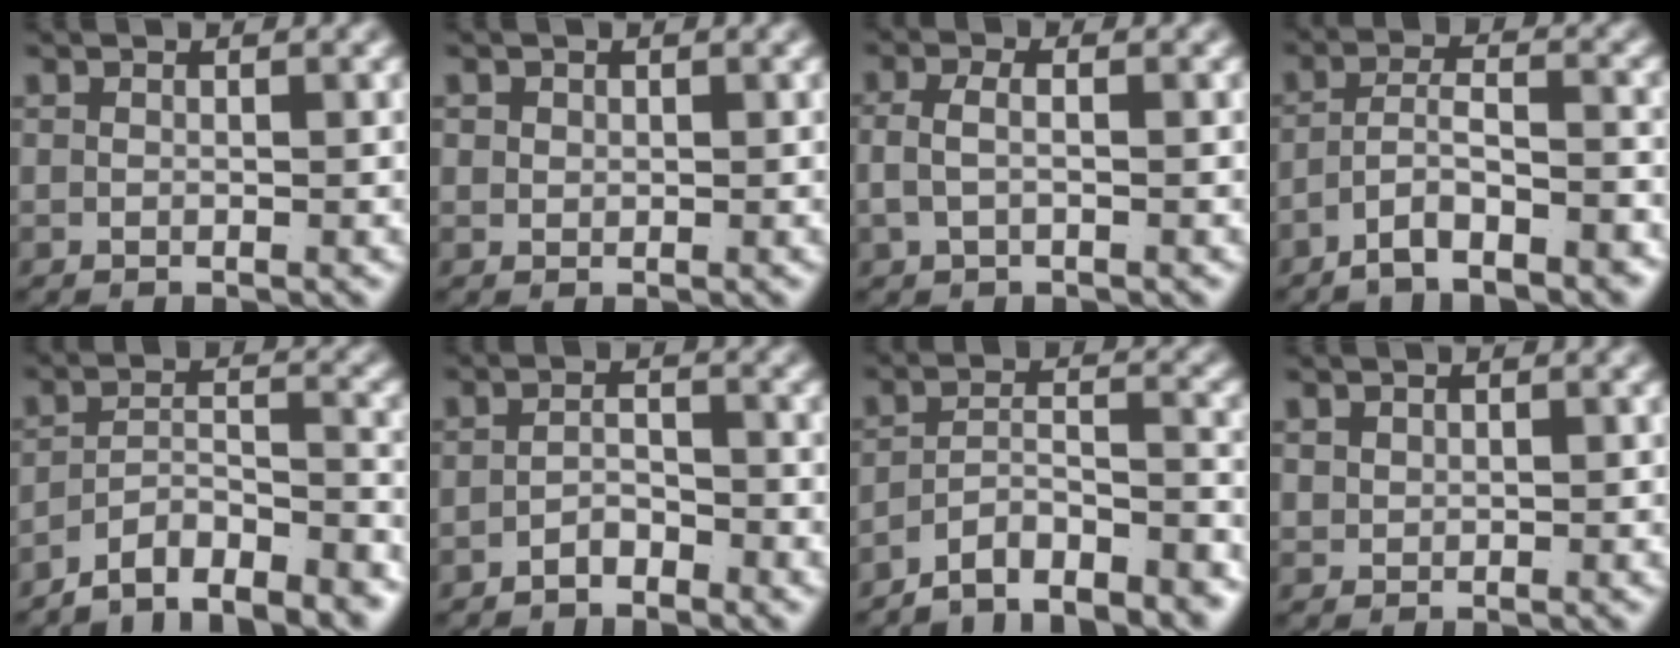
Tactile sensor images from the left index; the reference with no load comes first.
{"total": 0.9, "force": [0.4, 0.7, 0.4], "torque": [-0.013, -0.006, 0.015]}
{"total": 2.3, "force": [-0.5, 1.1, 1.9], "torque": [-0.050, -0.008, -0.002]}
{"total": 5.0, "force": [-3.7, 2.0, 2.6], "torque": [-0.057, -0.019, -0.060]}
{"total": 7.7, "force": [-6.7, 2.8, 2.7], "torque": [-0.048, -0.027, -0.105]}
{"total": 2.3, "force": [-2.0, 0.8, 0.7], "torque": [-0.007, -0.010, -0.035]}
{"total": 7.8, "force": [-6.7, 2.9, 2.7], "torque": [-0.050, -0.027, -0.107]}
{"total": 0.9, "force": [0.8, 0.3, 0.3], "torque": [-0.008, -0.005, 0.024]}